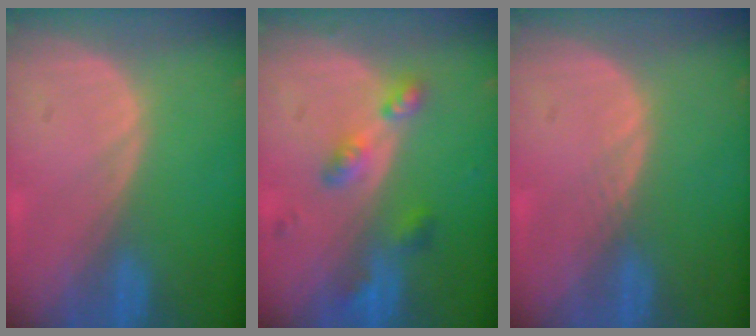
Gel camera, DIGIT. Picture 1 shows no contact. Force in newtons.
{"total": 5.2, "press": 4.8, "slide": 2.0}
{"total": 0.7, "press": 0.6, "slide": 0.3}